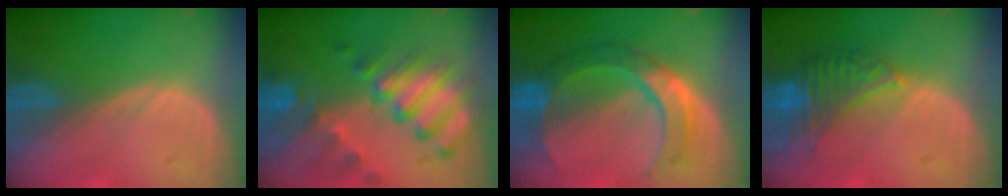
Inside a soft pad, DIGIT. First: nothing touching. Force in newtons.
{"total": 10.4, "press": 9.0, "slide": 5.3}
{"total": 8.5, "press": 8.5, "slide": 0.5}
{"total": 8.1, "press": 6.9, "slide": 4.1}